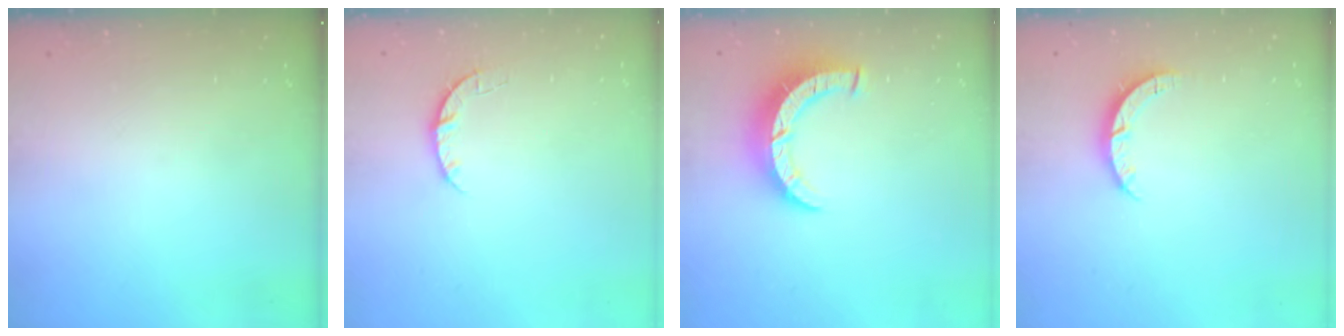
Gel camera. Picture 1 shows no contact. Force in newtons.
{"total": 3.5, "press": 3.5, "slide": 0.5}
{"total": 8.3, "press": 8.3, "slide": 0.6}
{"total": 4.0, "press": 4.0, "slide": 0.3}